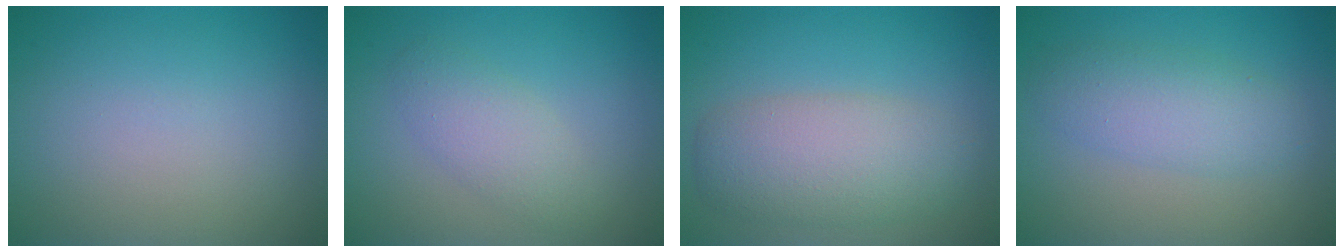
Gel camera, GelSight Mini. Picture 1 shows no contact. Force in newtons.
{"total": 2.7, "press": 2.7, "slide": 0.2}
{"total": 5.5, "press": 5.5, "slide": 0.2}
{"total": 3.8, "press": 3.8, "slide": 0.1}